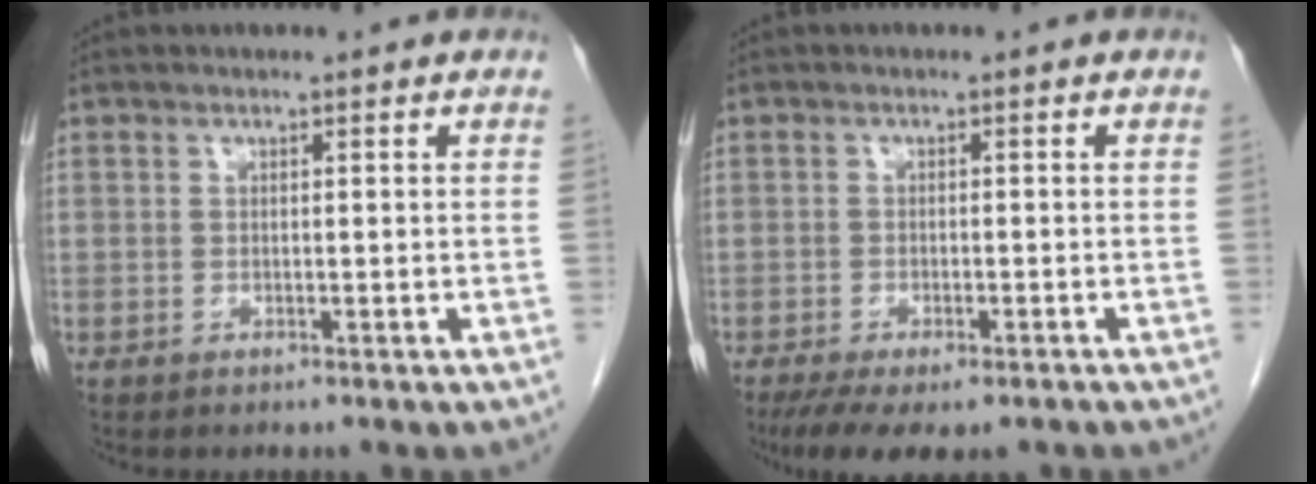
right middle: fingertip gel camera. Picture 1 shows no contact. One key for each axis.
{"total": 9.5, "fx": -7.0, "fy": 3.1, "fz": 5.5, "tx": -0.082, "ty": -0.012, "tz": -0.104}